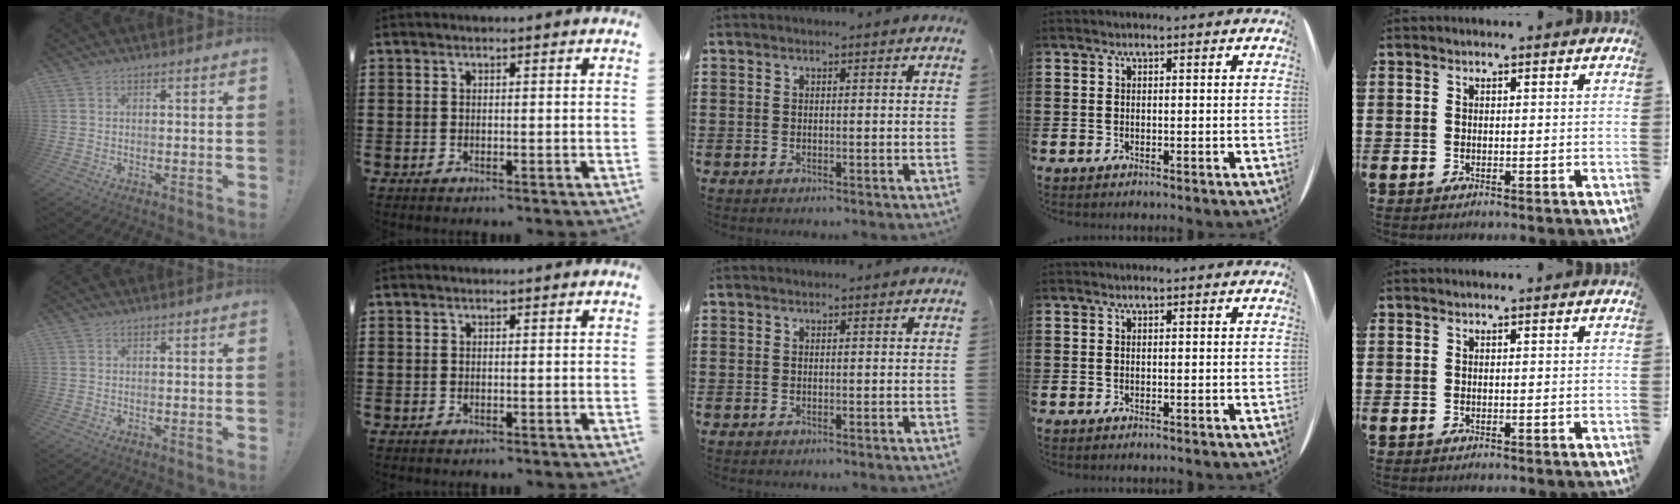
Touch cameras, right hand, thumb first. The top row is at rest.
{}